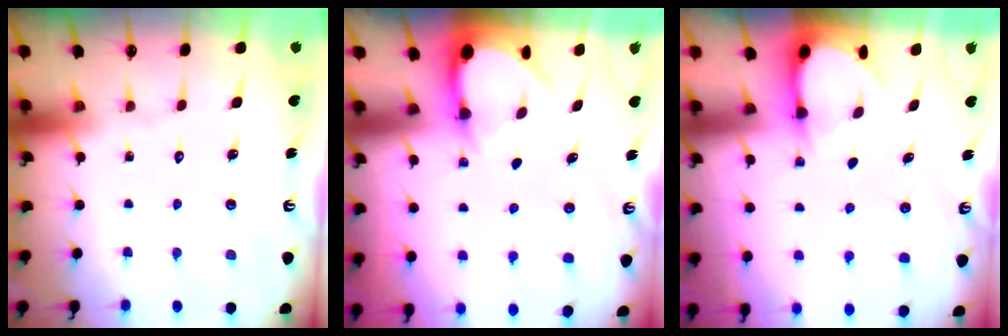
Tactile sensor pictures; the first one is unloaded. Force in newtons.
{"total": 3.2, "press": 3.2, "slide": 0.2}
{"total": 3.2, "press": 3.2, "slide": 0.4}